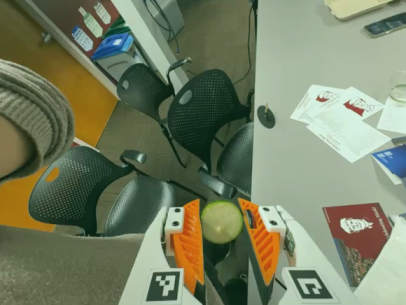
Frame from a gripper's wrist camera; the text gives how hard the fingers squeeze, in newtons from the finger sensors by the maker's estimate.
{"total": 10.1, "left": 10.1, "right": 10.1}